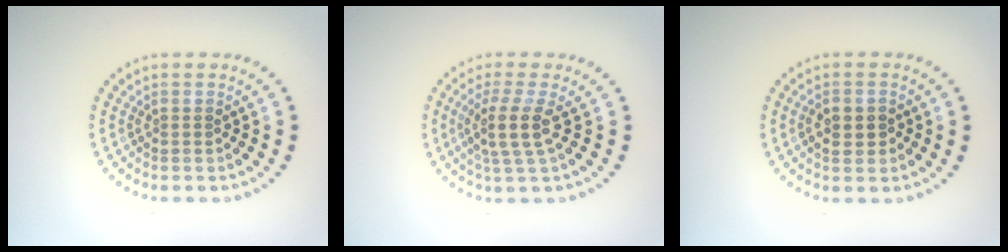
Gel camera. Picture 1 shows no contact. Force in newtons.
{"total": 2.9, "press": 2.1, "slide": 2.0}
{"total": 2.1, "press": 2.1, "slide": 0.1}